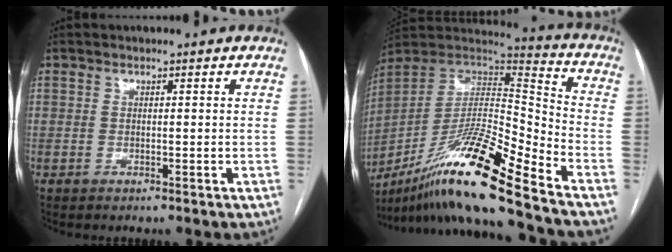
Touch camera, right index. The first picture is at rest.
{"total": 21.0, "force": [-14.5, 0.4, 15.2], "torque": [-0.296, -0.011, -0.265]}